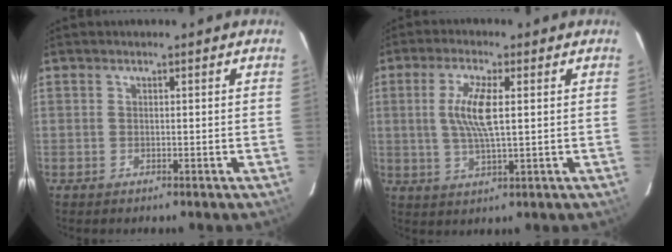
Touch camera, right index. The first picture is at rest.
{"total": 7.4, "force": [1.1, 1.4, 7.1], "torque": [-0.141, 0.000, 0.020]}